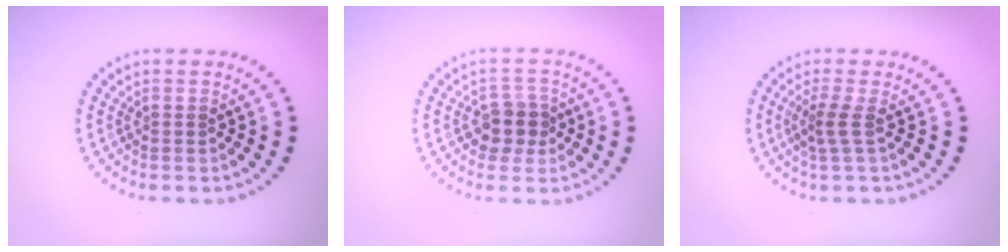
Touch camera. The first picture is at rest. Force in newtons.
{"total": 2.7, "press": 2.5, "slide": 1.1}
{"total": 1.9, "press": 1.3, "slide": 1.5}